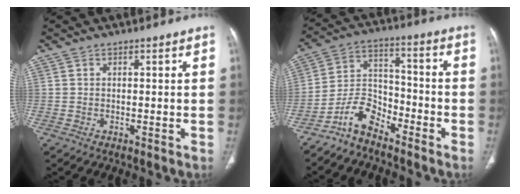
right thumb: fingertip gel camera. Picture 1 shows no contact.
{"total": 8.3, "force": [-6.5, 4.1, 3.1], "torque": [-0.051, 0.069, -0.135]}